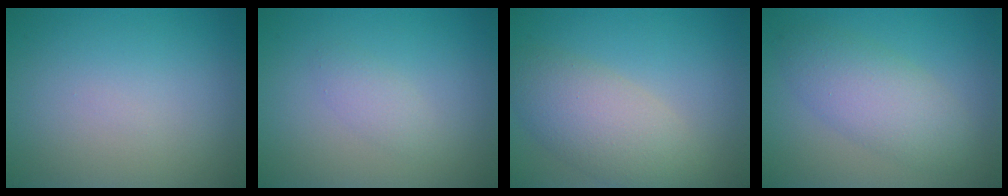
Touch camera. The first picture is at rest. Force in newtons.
{"total": 1.4, "press": 1.4, "slide": 0.1}
{"total": 5.5, "press": 5.4, "slide": 0.5}
{"total": 4.2, "press": 4.2, "slide": 0.0}